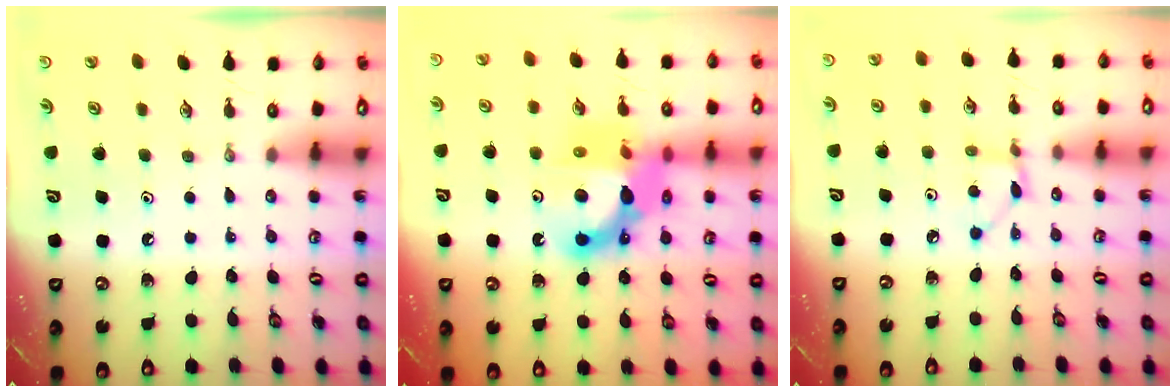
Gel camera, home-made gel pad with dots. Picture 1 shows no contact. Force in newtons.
{"total": 15.4, "press": 15.4, "slide": 1.2}
{"total": 3.1, "press": 3.1, "slide": 0.4}